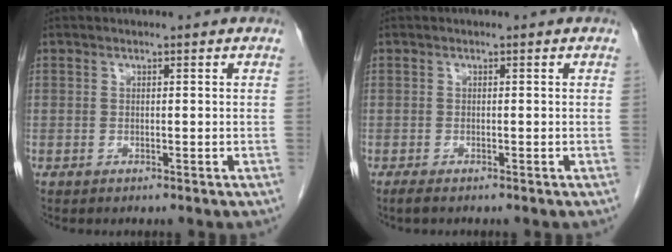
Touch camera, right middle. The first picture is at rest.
{"total": 1.3, "force": [-1.1, 0.2, 0.8], "torque": [-0.021, -0.005, -0.017]}